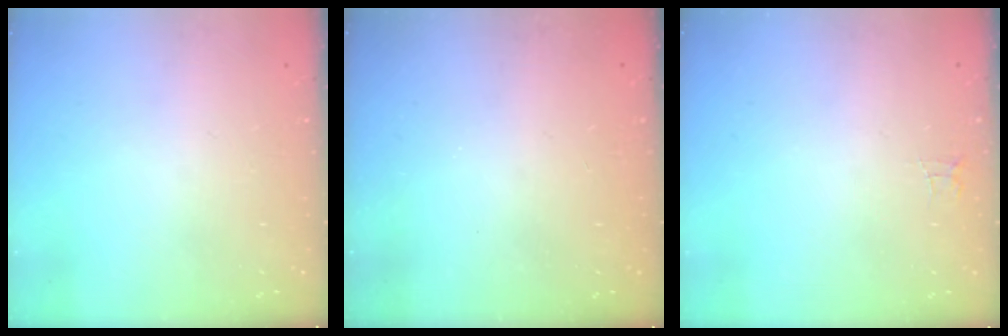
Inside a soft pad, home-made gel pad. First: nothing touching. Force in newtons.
{"total": 0.0}
{"total": 2.9, "press": 2.9, "slide": 0.2}